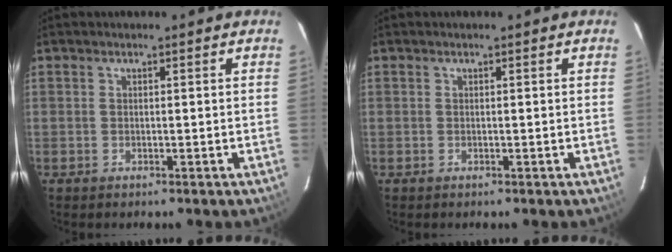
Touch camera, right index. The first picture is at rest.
{"total": 0.0}